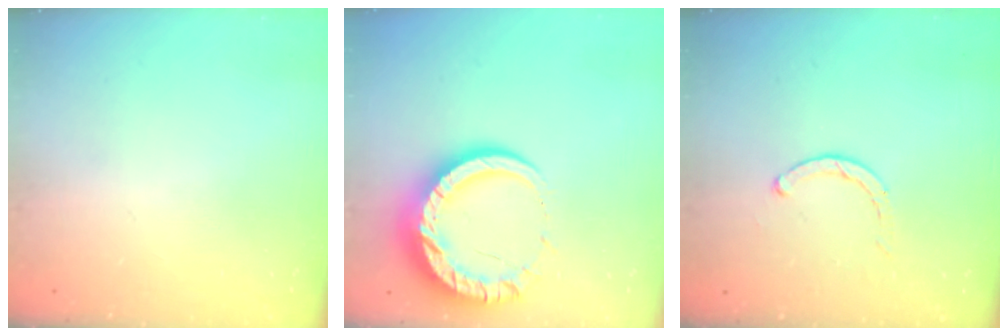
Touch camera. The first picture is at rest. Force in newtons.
{"total": 14.8, "press": 14.8, "slide": 0.8}
{"total": 1.9, "press": 1.8, "slide": 0.3}